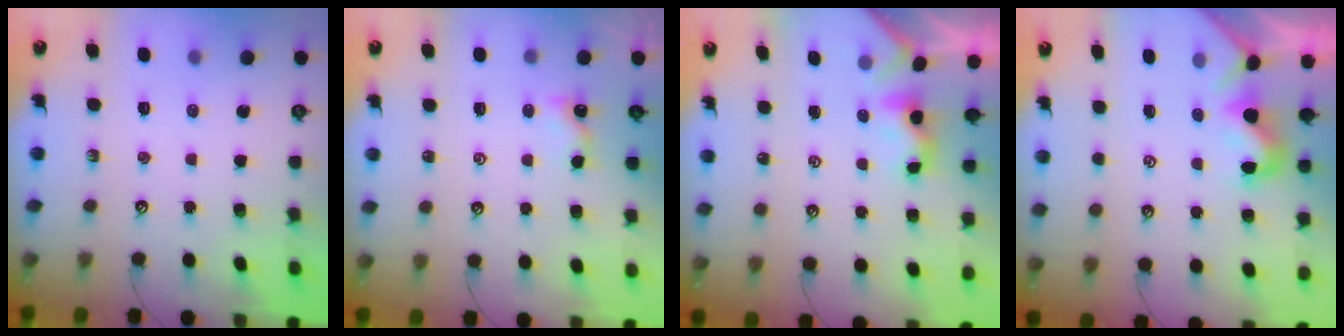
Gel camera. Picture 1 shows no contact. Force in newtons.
{"total": 0.5, "press": 0.4, "slide": 0.3}
{"total": 0.6, "press": 0.4, "slide": 0.3}
{"total": 1.0, "press": 0.9, "slide": 0.4}